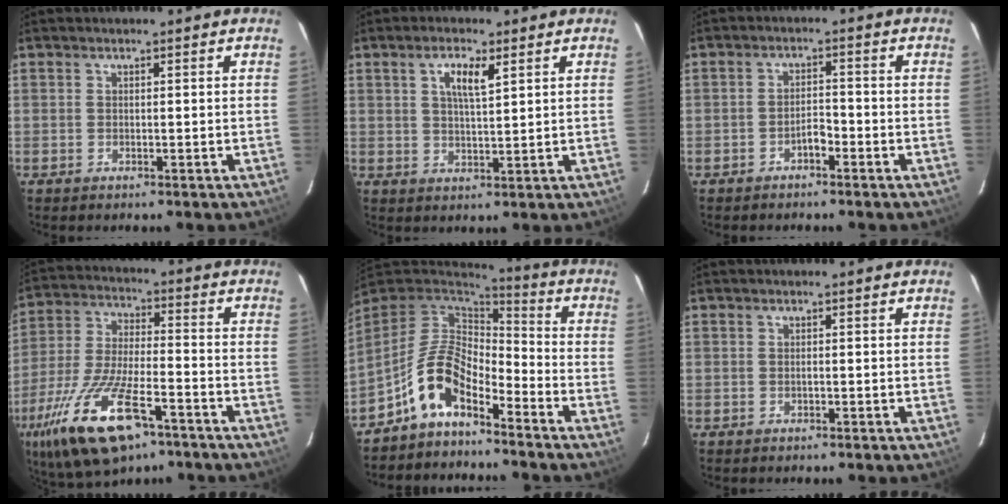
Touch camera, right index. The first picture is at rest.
{"total": 4.6, "force": [2.2, 1.3, 3.9], "torque": [-0.070, 0.004, 0.039]}
{"total": 2.5, "force": [-1.9, 0.8, 1.5], "torque": [-0.028, 0.008, -0.031]}
{"total": 19.8, "force": [-11.2, 7.2, 14.7], "torque": [-0.308, -0.046, -0.205]}
{"total": 10.1, "force": [-6.6, 4.1, 6.5], "torque": [-0.137, 0.019, -0.135]}
{"total": 0.0}